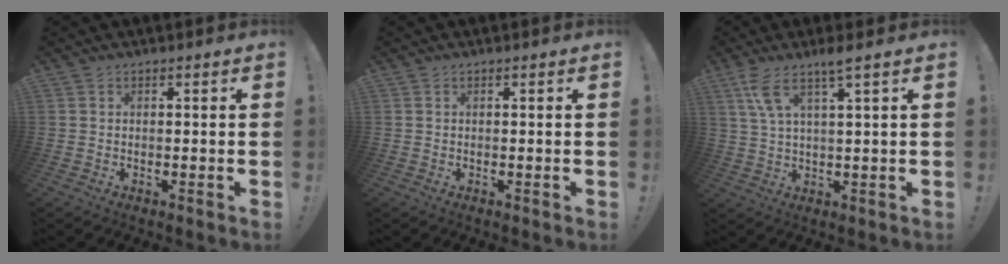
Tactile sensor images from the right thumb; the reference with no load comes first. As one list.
[{"total": 0.0}, {"total": 7.1, "force": [4.4, 0.3, 5.5], "torque": [-0.112, -0.013, 0.076]}]